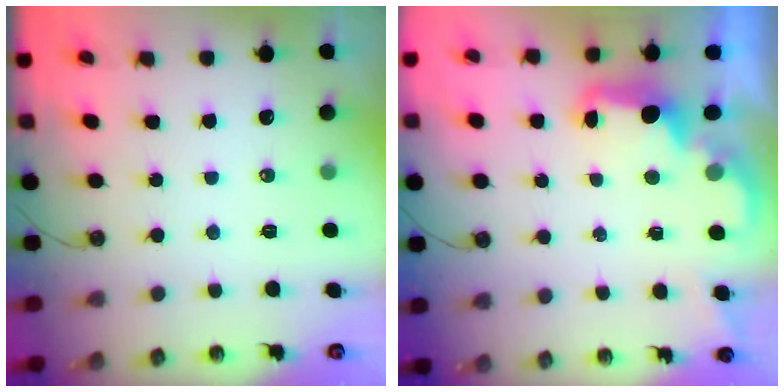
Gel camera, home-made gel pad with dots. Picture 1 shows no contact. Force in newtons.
{"total": 2.8, "press": 2.6, "slide": 0.9}